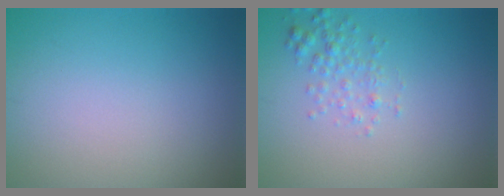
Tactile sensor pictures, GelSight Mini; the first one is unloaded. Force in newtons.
{"total": 1.6, "press": 1.6, "slide": 0.1}